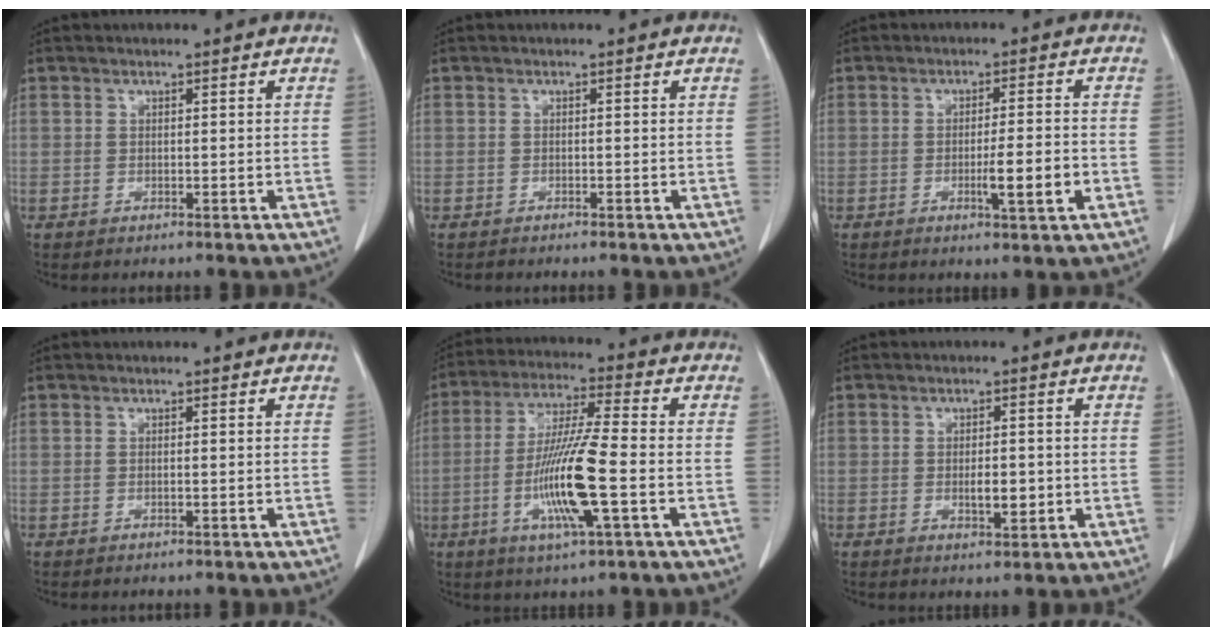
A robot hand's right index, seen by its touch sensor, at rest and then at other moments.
{"total": 1.2, "force": [-1.1, 0.1, 0.5], "torque": [-0.014, -0.003, -0.013]}
{"total": 5.7, "force": [-1.8, 0.1, 5.4], "torque": [-0.084, -0.006, -0.025]}
{"total": 0.0}
{"total": 13.0, "force": [-3.4, 0.3, 12.5], "torque": [-0.249, -0.012, -0.067]}
{"total": 3.5, "force": [-0.5, 1.3, 3.2], "torque": [-0.053, -0.001, -0.003]}